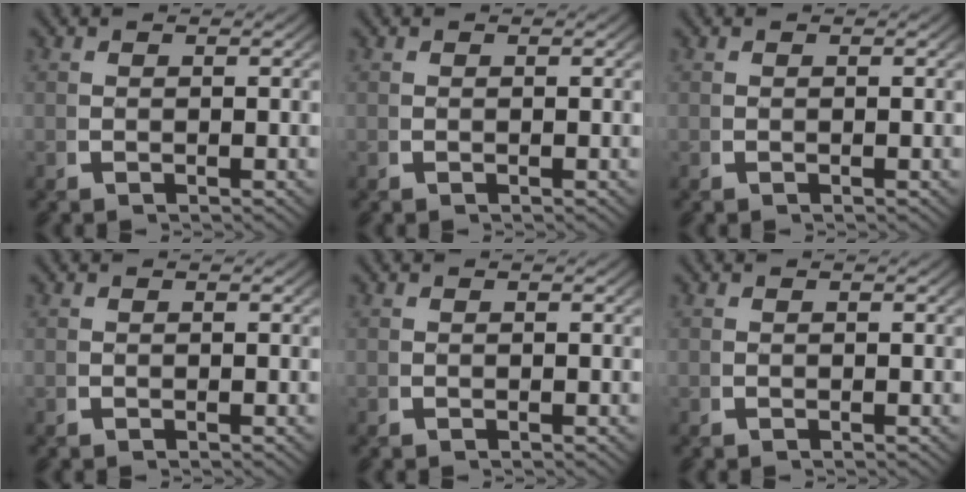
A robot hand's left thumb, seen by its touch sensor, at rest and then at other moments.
{"total": 0.0}
{"total": 0.0}
{"total": 0.0}
{"total": 0.0}
{"total": 0.0}